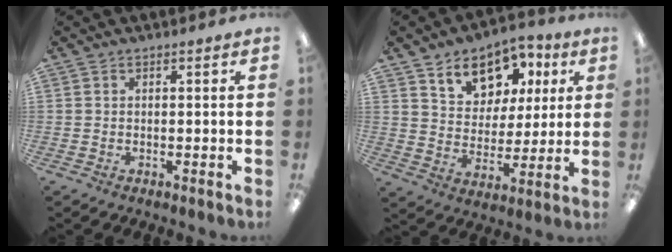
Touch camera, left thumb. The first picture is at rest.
{"total": 12.5, "force": [7.8, 8.8, 4.4], "torque": [-0.066, -0.043, 0.145]}